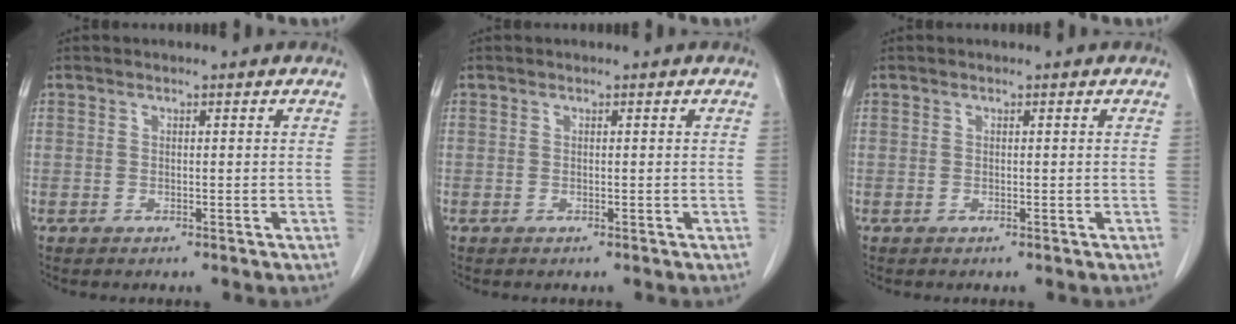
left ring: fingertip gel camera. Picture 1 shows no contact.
{"total": 0.0}
{"total": 0.0}